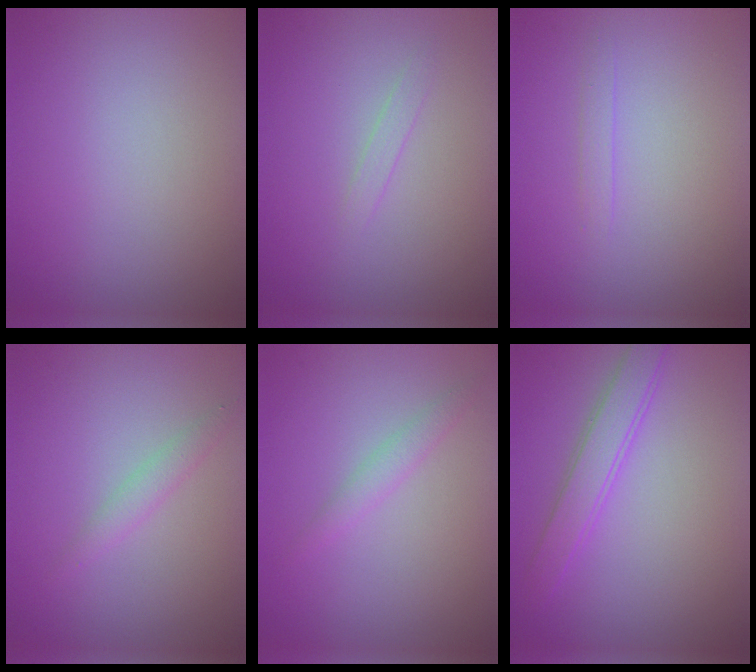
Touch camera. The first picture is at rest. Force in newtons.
{"total": 0.8, "press": 0.8, "slide": 0.1}
{"total": 0.8, "press": 0.8, "slide": 0.1}
{"total": 1.4, "press": 1.4, "slide": 0.0}
{"total": 1.3, "press": 1.3, "slide": 0.1}
{"total": 2.8, "press": 2.8, "slide": 0.1}